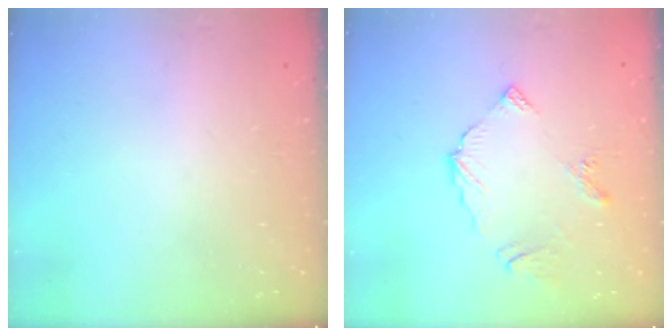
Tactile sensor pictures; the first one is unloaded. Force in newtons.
{"total": 8.0, "press": 8.0, "slide": 0.5}